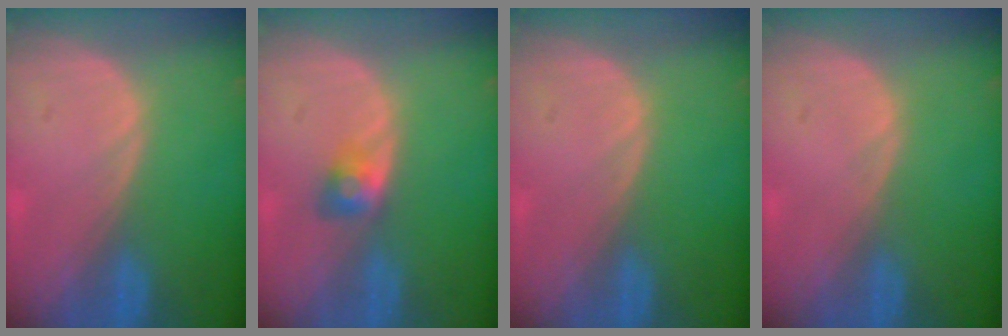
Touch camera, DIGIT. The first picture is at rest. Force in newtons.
{"total": 2.8, "press": 2.6, "slide": 1.2}
{"total": 0.0}
{"total": 0.0}